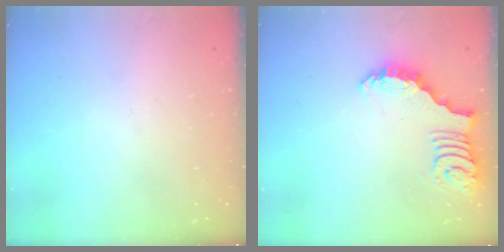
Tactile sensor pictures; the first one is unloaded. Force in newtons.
{"total": 2.6, "press": 2.5, "slide": 0.5}